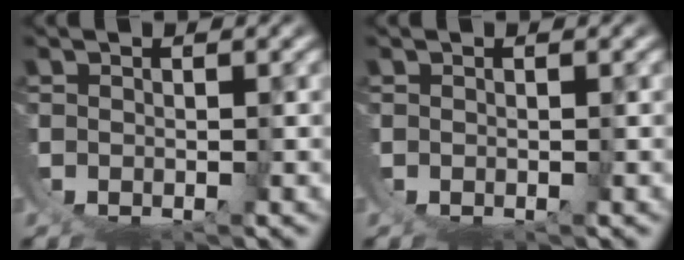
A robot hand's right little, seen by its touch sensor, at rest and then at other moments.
{"total": 0.0}